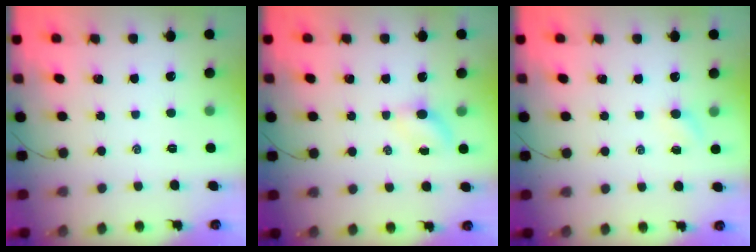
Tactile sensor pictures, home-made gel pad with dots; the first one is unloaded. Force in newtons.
{"total": 3.8, "press": 3.6, "slide": 1.3}
{"total": 2.8, "press": 2.7, "slide": 0.8}